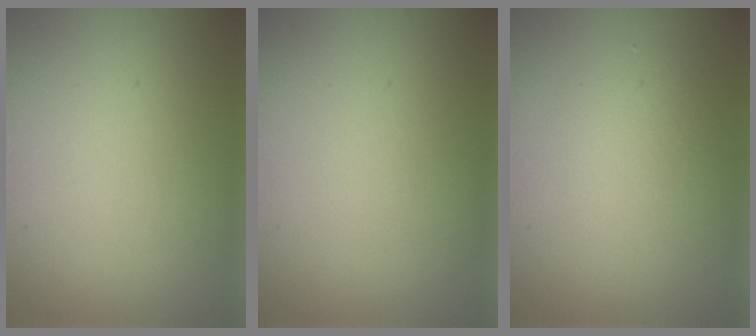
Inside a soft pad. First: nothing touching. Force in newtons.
{"total": 0.0}
{"total": 2.4, "press": 2.4, "slide": 0.1}